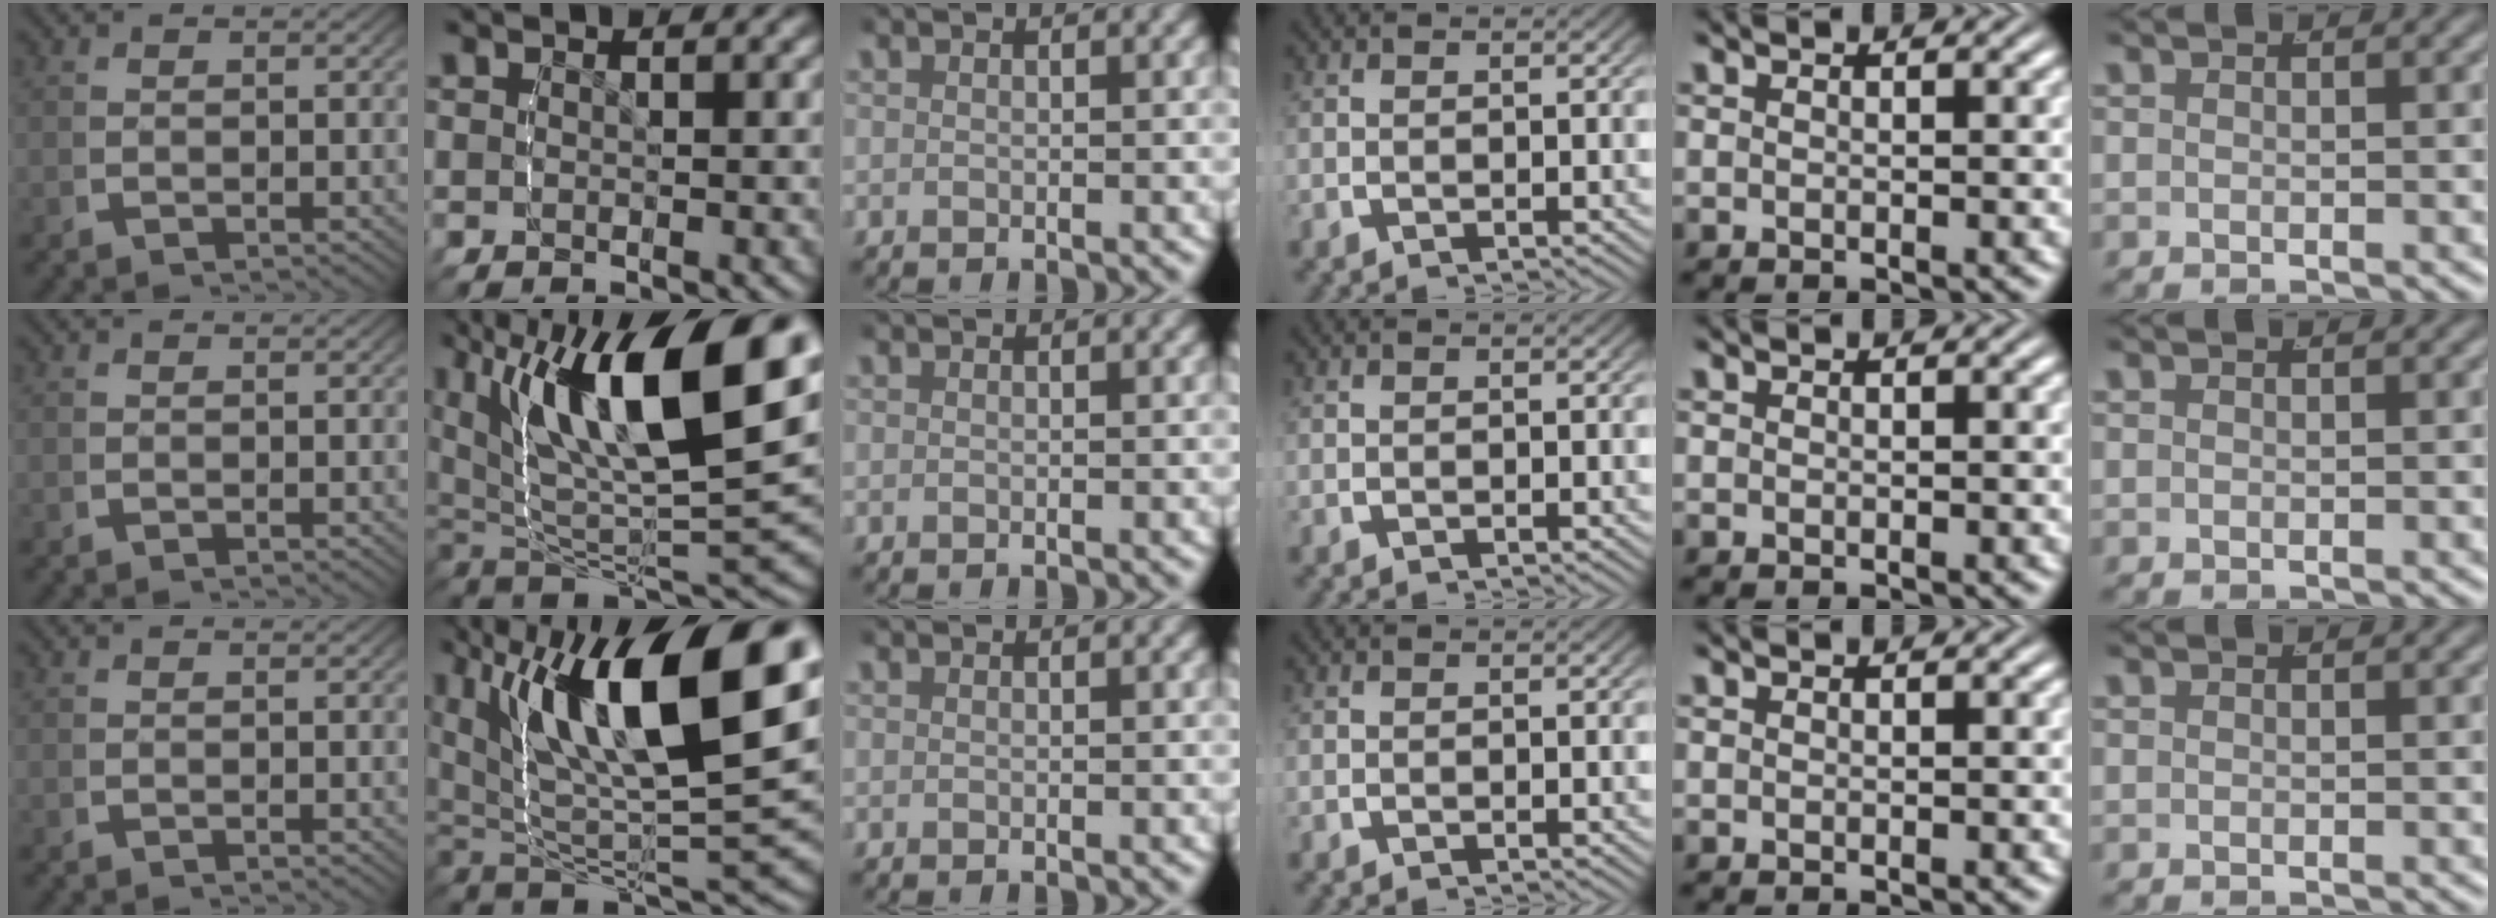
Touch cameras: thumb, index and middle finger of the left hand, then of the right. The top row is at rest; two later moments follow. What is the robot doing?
{"motion": "lift_and_place", "object": "glue stick"}